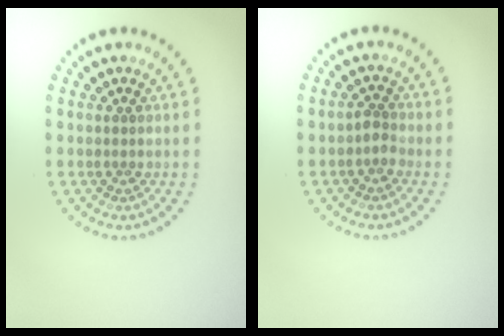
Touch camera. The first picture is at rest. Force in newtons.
{"total": 1.4, "press": 1.1, "slide": 0.8}